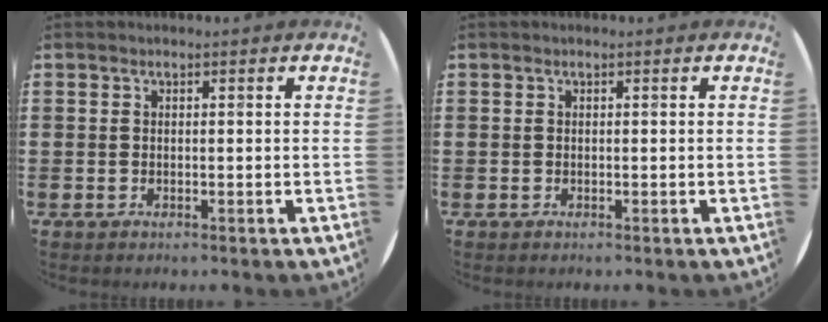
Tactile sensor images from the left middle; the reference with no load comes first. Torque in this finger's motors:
{"motor_torque": [0.00, 0.00, -0.02, 0.00]}